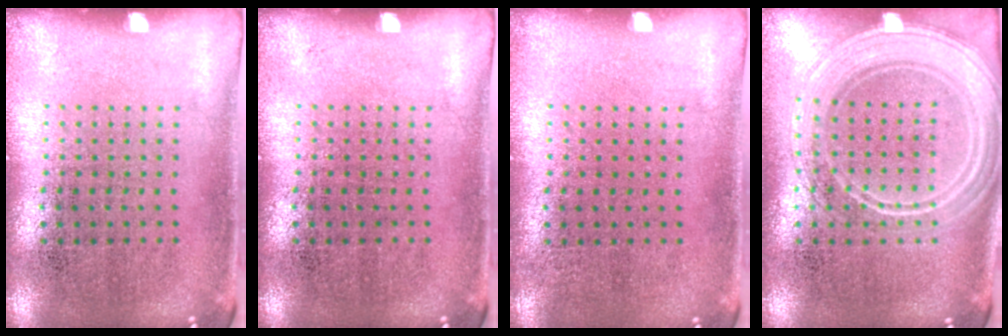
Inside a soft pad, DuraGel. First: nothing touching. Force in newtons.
{"total": 0.0}
{"total": 0.0}
{"total": 2.3, "press": 2.3, "slide": 0.4}